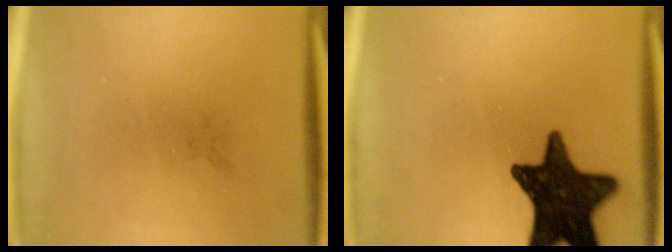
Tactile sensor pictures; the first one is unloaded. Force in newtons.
{"total": 16.0}